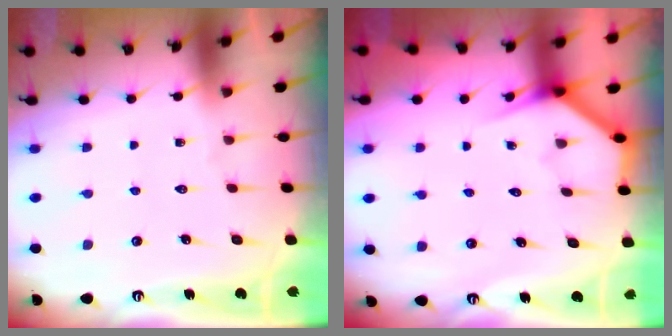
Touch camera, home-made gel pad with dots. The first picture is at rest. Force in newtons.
{"total": 3.8, "press": 3.7, "slide": 0.3}